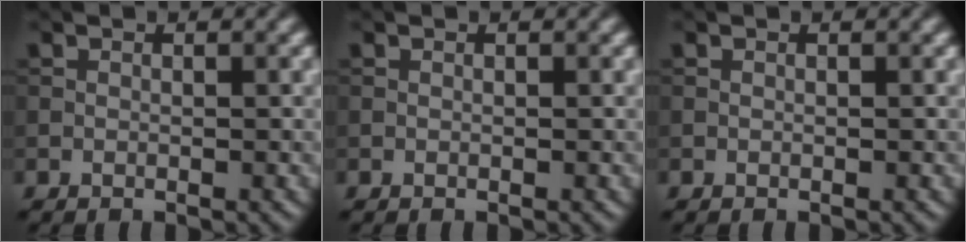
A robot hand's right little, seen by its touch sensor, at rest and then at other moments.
{"total": 0.0}
{"total": 0.0}